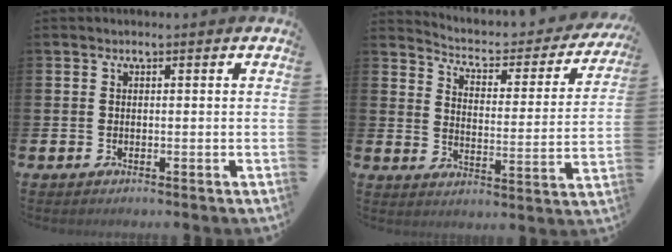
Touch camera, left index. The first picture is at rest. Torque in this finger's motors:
{"motor_torque": [0.89, -1.25, 0.28, 0.03]}